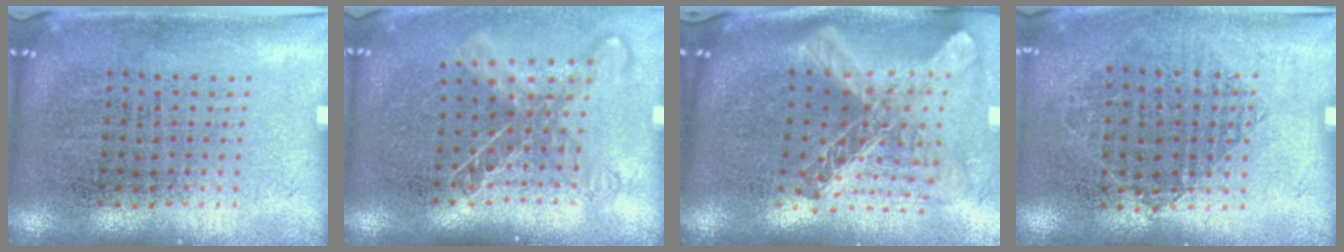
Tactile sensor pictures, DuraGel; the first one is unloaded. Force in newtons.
{"total": 1.5, "press": 1.2, "slide": 0.8}
{"total": 2.8, "press": 2.1, "slide": 1.9}
{"total": 0.9, "press": 0.9, "slide": 0.3}